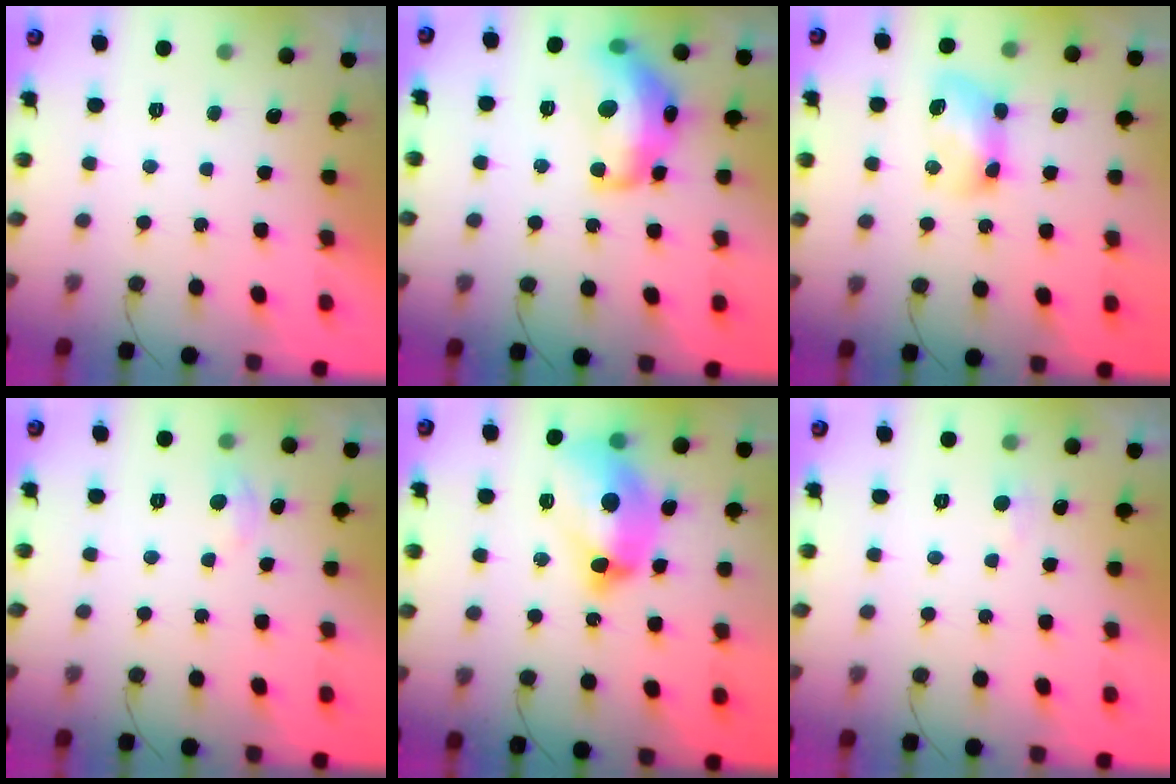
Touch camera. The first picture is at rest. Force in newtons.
{"total": 17.6, "press": 17.6, "slide": 0.9}
{"total": 10.4, "press": 10.4, "slide": 0.2}
{"total": 5.8, "press": 5.8, "slide": 0.8}
{"total": 15.8, "press": 15.7, "slide": 1.7}
{"total": 3.5, "press": 3.4, "slide": 0.5}